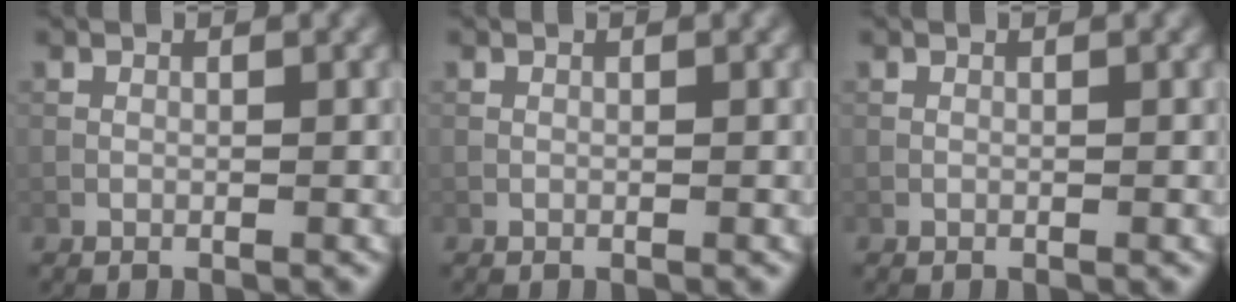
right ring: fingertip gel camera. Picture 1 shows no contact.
{"total": 0.0}
{"total": 0.0}